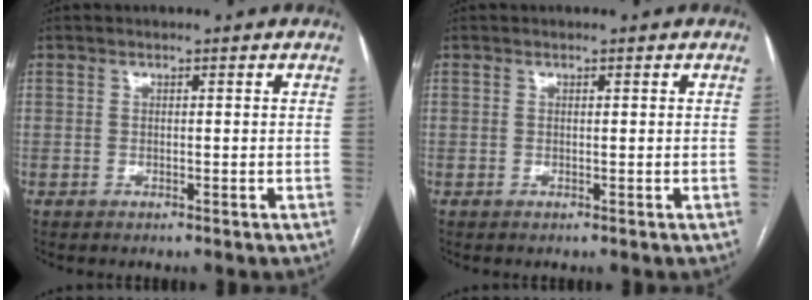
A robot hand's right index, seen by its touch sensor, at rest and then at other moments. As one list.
[{"total": 0.0}]